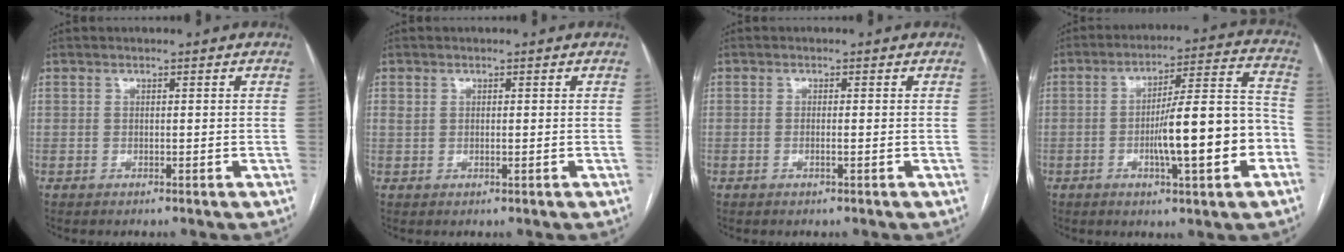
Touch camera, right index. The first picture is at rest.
{"total": 1.1, "force": [0.4, 0.6, 0.8], "torque": [-0.023, 0.003, 0.011]}
{"total": 0.8, "force": [-0.2, 0.0, 0.8], "torque": [-0.017, 0.000, -0.003]}
{"total": 14.8, "force": [-4.0, 1.8, 14.1], "torque": [-0.215, 0.019, -0.057]}